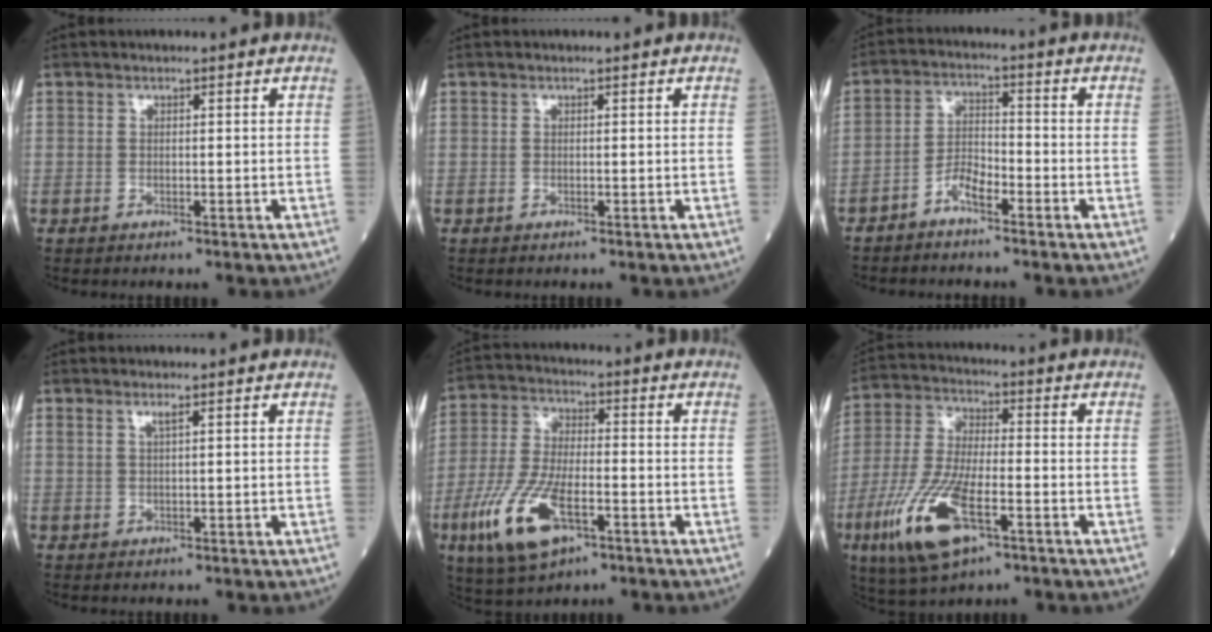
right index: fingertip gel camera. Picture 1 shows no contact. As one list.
[{"total": 0.0}, {"total": 4.2, "force": [-3.1, 1.3, 2.6], "torque": [-0.051, 0.009, -0.061]}, {"total": 1.1, "force": [0.7, -0.2, 0.8], "torque": [-0.021, 0.000, 0.014]}, {"total": 12.5, "force": [-5.4, 4.6, 10.3], "torque": [-0.223, -0.014, -0.097]}, {"total": 13.6, "force": [-6.0, 4.2, 11.5], "torque": [-0.248, -0.019, -0.107]}]